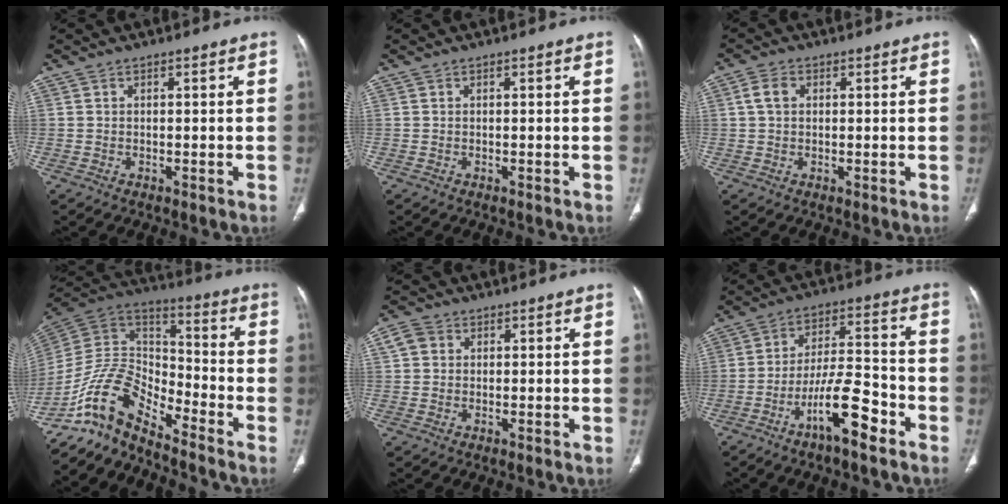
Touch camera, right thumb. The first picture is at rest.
{"total": 0.0}
{"total": 3.3, "force": [0.8, 2.3, 2.2], "torque": [-0.041, 0.007, 0.015]}
{"total": 12.4, "force": [-10.3, 4.2, 5.4], "torque": [-0.100, 0.097, -0.206]}
{"total": 3.3, "force": [1.0, 2.8, 1.4], "torque": [-0.021, 0.006, 0.018]}
{"total": 11.6, "force": [-6.6, 2.9, 9.1], "torque": [-0.160, 0.050, -0.113]}